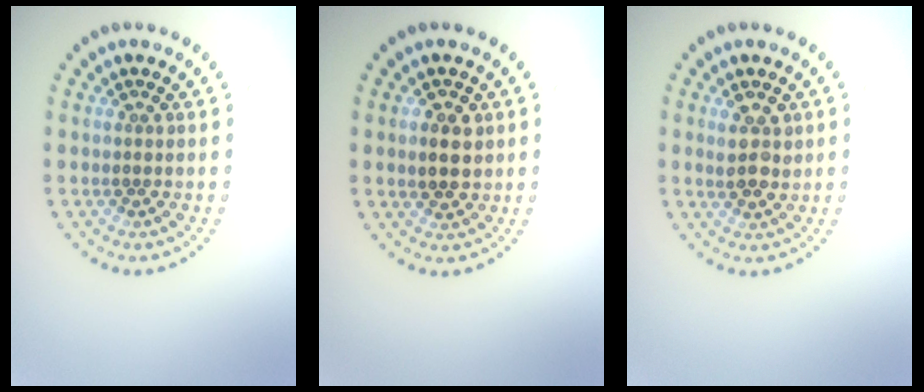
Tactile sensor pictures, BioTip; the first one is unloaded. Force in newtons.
{"total": 2.6, "press": 2.6, "slide": 0.4}
{"total": 2.4, "press": 2.3, "slide": 0.5}